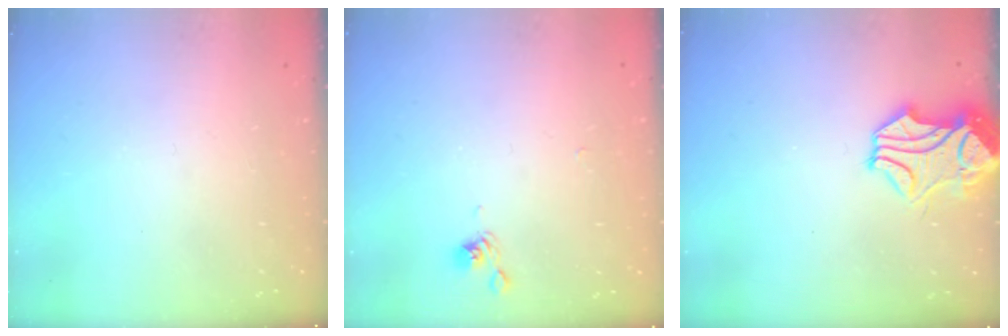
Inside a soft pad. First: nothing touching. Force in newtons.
{"total": 3.4, "press": 3.3, "slide": 0.4}
{"total": 1.9, "press": 1.2, "slide": 1.5}